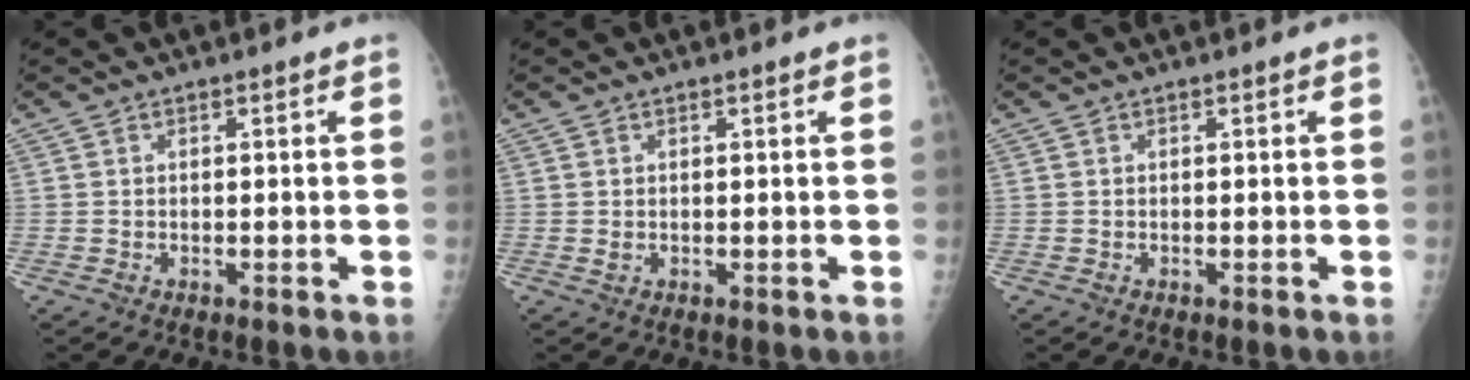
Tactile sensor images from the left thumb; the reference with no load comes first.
{"total": 1.1, "force": [0.6, 0.4, 0.8], "torque": [-0.012, 0.000, 0.011]}
{"total": 0.0}